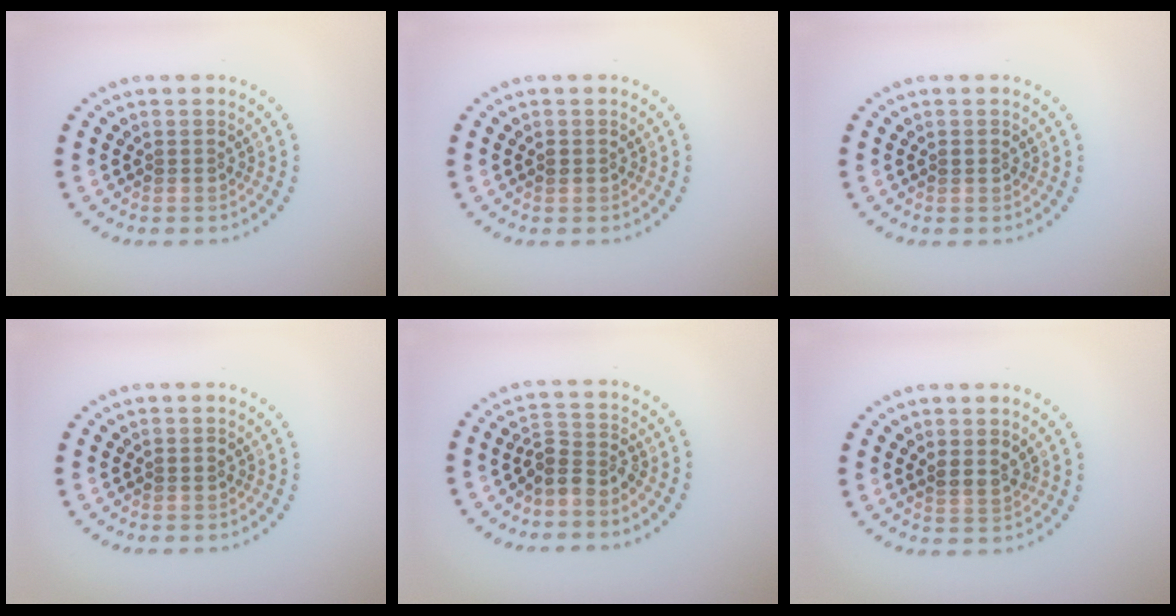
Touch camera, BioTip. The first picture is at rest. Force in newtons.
{"total": 0.7, "press": 0.7, "slide": 0.1}
{"total": 0.8, "press": 0.8, "slide": 0.0}
{"total": 0.6, "press": 0.6, "slide": 0.1}
{"total": 2.7, "press": 2.0, "slide": 1.8}
{"total": 1.2, "press": 0.9, "slide": 0.8}